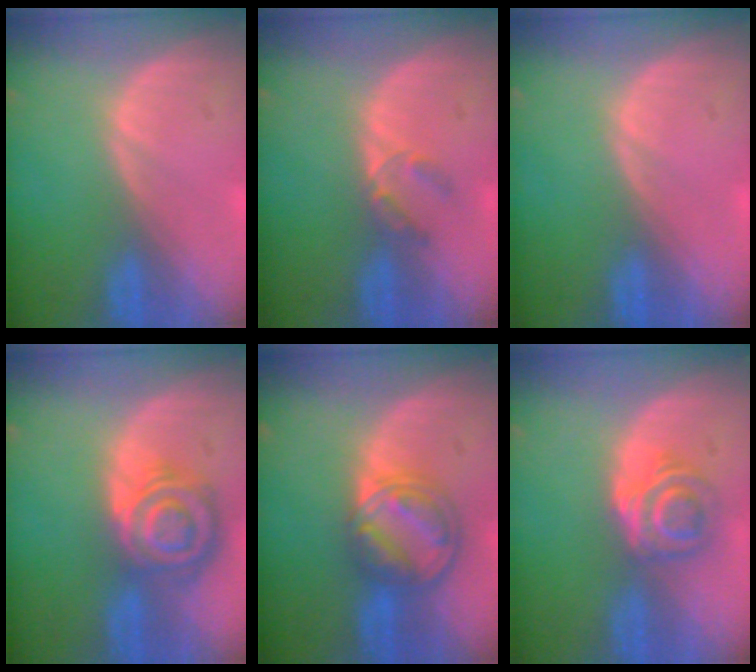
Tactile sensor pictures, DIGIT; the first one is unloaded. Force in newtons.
{"total": 2.5, "press": 2.3, "slide": 1.0}
{"total": 0.0}
{"total": 8.4, "press": 7.3, "slide": 4.2}
{"total": 8.2, "press": 6.9, "slide": 4.4}
{"total": 6.2, "press": 5.1, "slide": 3.6}